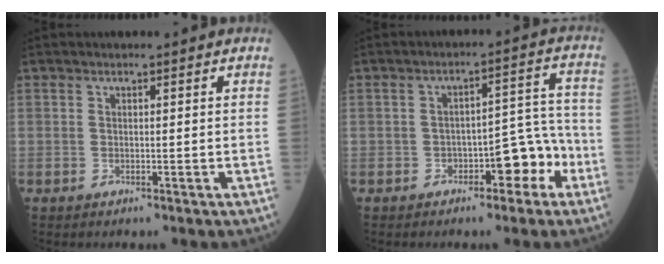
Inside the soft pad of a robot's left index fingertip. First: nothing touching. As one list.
[{"total": 6.4, "force": [-3.4, 2.8, 4.7], "torque": [-0.052, 0.035, -0.045]}]